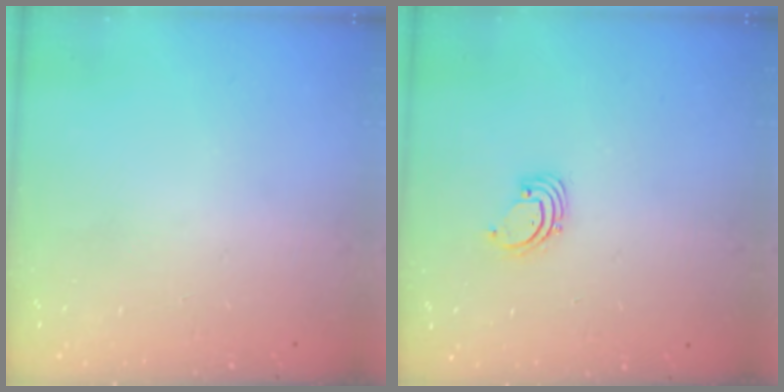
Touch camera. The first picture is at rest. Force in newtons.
{"total": 1.4, "press": 1.4, "slide": 0.1}